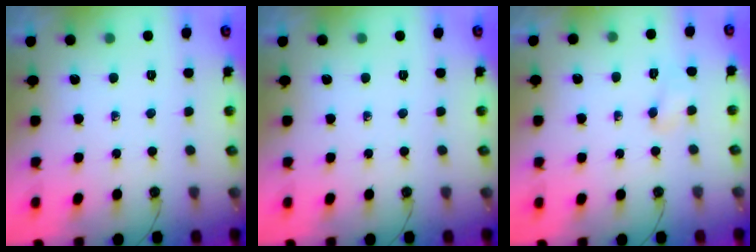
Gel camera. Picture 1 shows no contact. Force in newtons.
{"total": 0.0}
{"total": 16.7, "press": 5.2, "slide": 15.9}